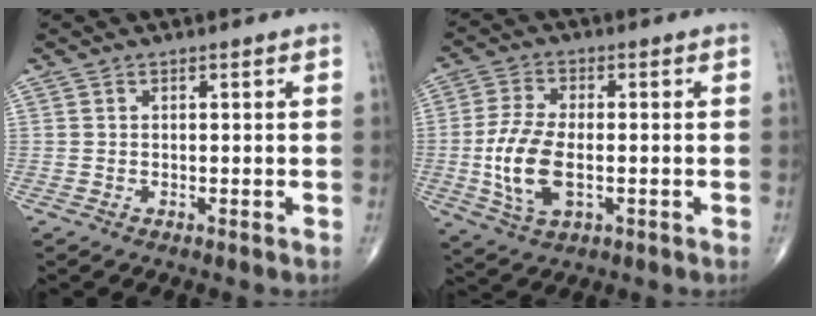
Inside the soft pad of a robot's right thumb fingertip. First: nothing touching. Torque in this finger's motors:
{"motor_torque": [-0.22, 0.52, 0.95, -0.01, 0.33]}